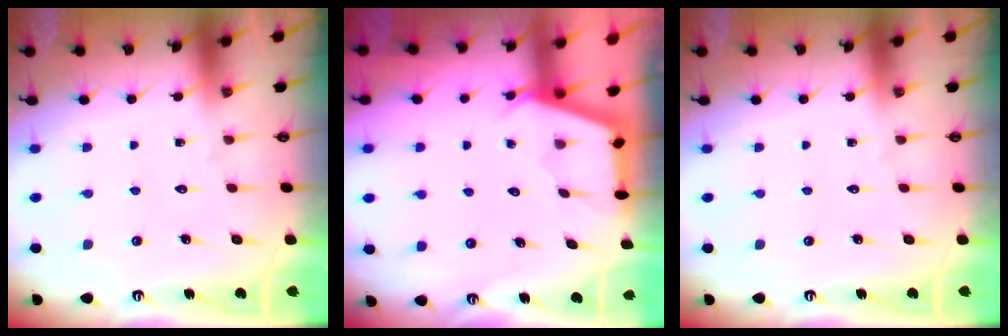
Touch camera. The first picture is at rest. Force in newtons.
{"total": 2.8, "press": 2.8, "slide": 0.4}
{"total": 0.0}